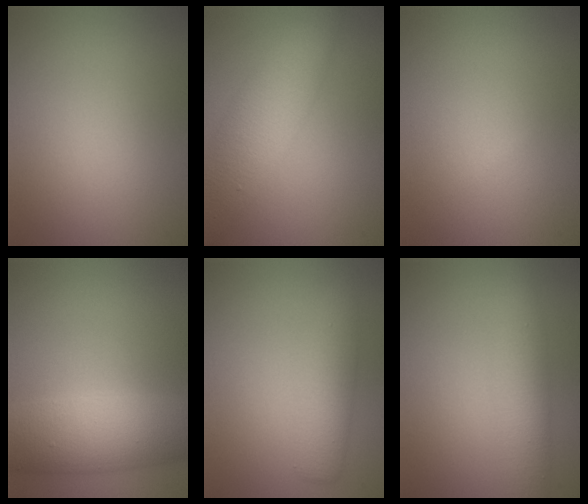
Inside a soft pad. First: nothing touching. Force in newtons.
{"total": 6.8, "press": 6.8, "slide": 0.2}
{"total": 0.0}
{"total": 7.1, "press": 7.1, "slide": 0.2}
{"total": 2.9, "press": 2.9, "slide": 0.1}
{"total": 3.7, "press": 3.7, "slide": 0.1}